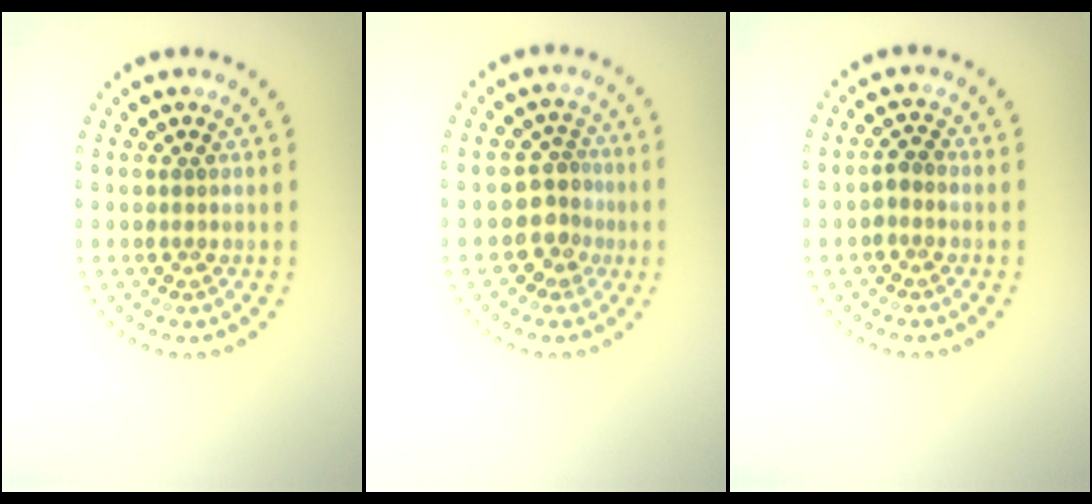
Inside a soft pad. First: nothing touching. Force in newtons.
{"total": 2.6, "press": 2.1, "slide": 1.7}
{"total": 1.1, "press": 1.0, "slide": 0.6}